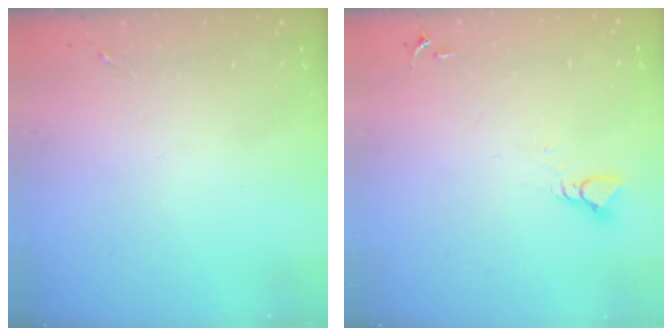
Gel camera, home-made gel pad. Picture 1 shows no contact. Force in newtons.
{"total": 3.9, "press": 3.8, "slide": 0.5}